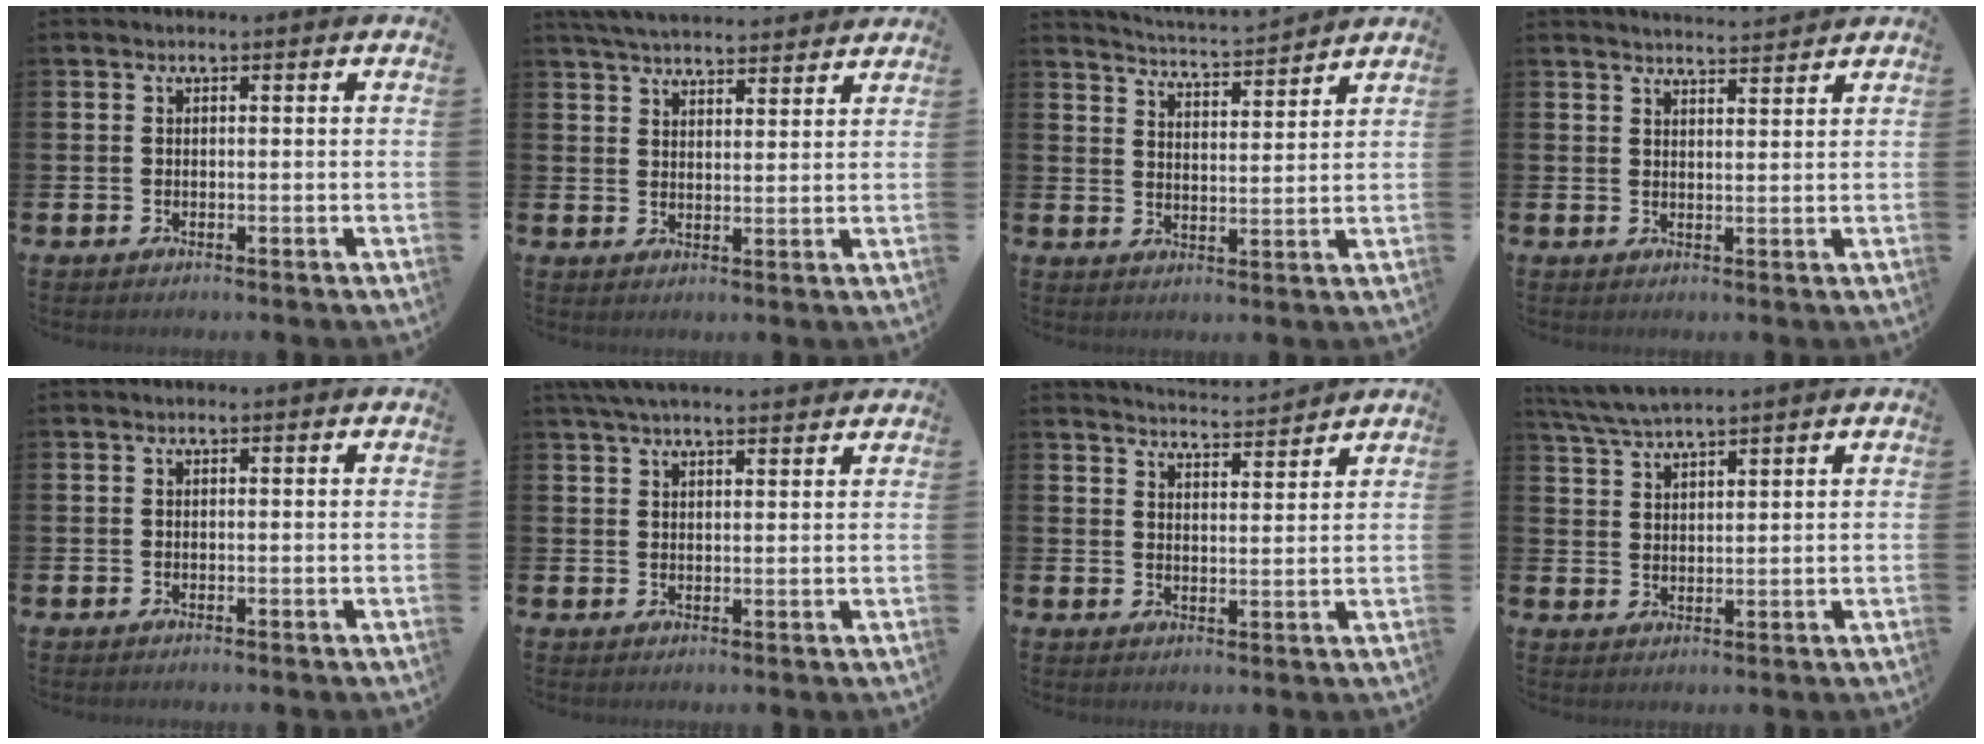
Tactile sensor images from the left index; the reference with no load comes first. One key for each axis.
{"total": 4.9, "fx": 4.8, "fy": 0.5, "fz": 0.6, "tx": -0.031, "ty": -0.021, "tz": 0.089}
{"total": 4.7, "fx": 4.7, "fy": -0.5, "fz": 0.2, "tx": -0.023, "ty": -0.037, "tz": 0.080}
{"total": 3.4, "fx": 3.3, "fy": -0.1, "fz": 0.0, "tx": -0.003, "ty": -0.021, "tz": 0.060}
{"total": 0.0}
{"total": 4.4, "fx": 4.1, "fy": 0.5, "fz": 1.4, "tx": -0.043, "ty": -0.006, "tz": 0.077}
{"total": 4.2, "fx": 4.2, "fy": -0.2, "fz": 0.0, "tx": -0.005, "ty": -0.033, "tz": 0.072}
{"total": 4.5, "fx": 4.4, "fy": 0.0, "fz": 1.2, "tx": -0.042, "ty": -0.016, "tz": 0.080}